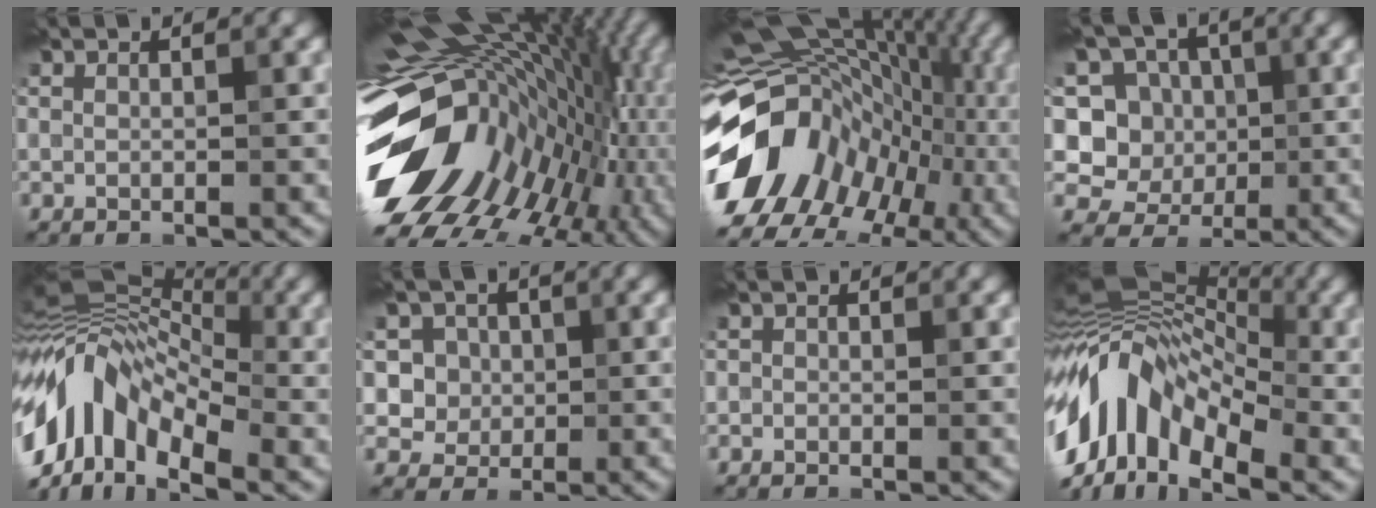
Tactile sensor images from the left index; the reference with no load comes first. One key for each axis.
{"total": 17.2, "fx": -0.7, "fy": 11.3, "fz": 12.9, "tx": -0.209, "ty": -0.013, "tz": 0.000}
{"total": 14.4, "fx": -3.1, "fy": 11.3, "fz": 8.4, "tx": -0.164, "ty": 0.004, "tz": -0.055}
{"total": 6.8, "fx": -0.1, "fy": 6.5, "fz": 2.1, "tx": -0.028, "ty": 0.013, "tz": -0.033}
{"total": 9.8, "fx": -3.2, "fy": 6.0, "fz": 7.0, "tx": -0.126, "ty": 0.024, "tz": -0.084}
{"total": 4.3, "fx": 0.8, "fy": 3.9, "fz": 1.5, "tx": -0.024, "ty": -0.008, "tz": 0.014}
{"total": 0.5, "fx": -0.5, "fy": 0.1, "fz": -0.3, "tx": 0.008, "ty": 0.001, "tz": -0.008}
{"total": 10.7, "fx": -2.9, "fy": 6.6, "fz": 7.9, "tx": -0.137, "ty": 0.026, "tz": -0.078}